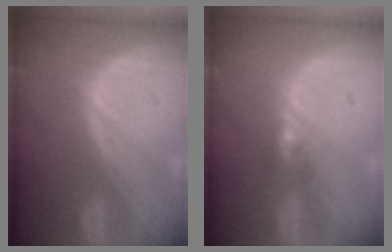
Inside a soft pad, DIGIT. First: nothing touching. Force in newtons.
{"total": 2.7, "press": 2.5, "slide": 0.9}